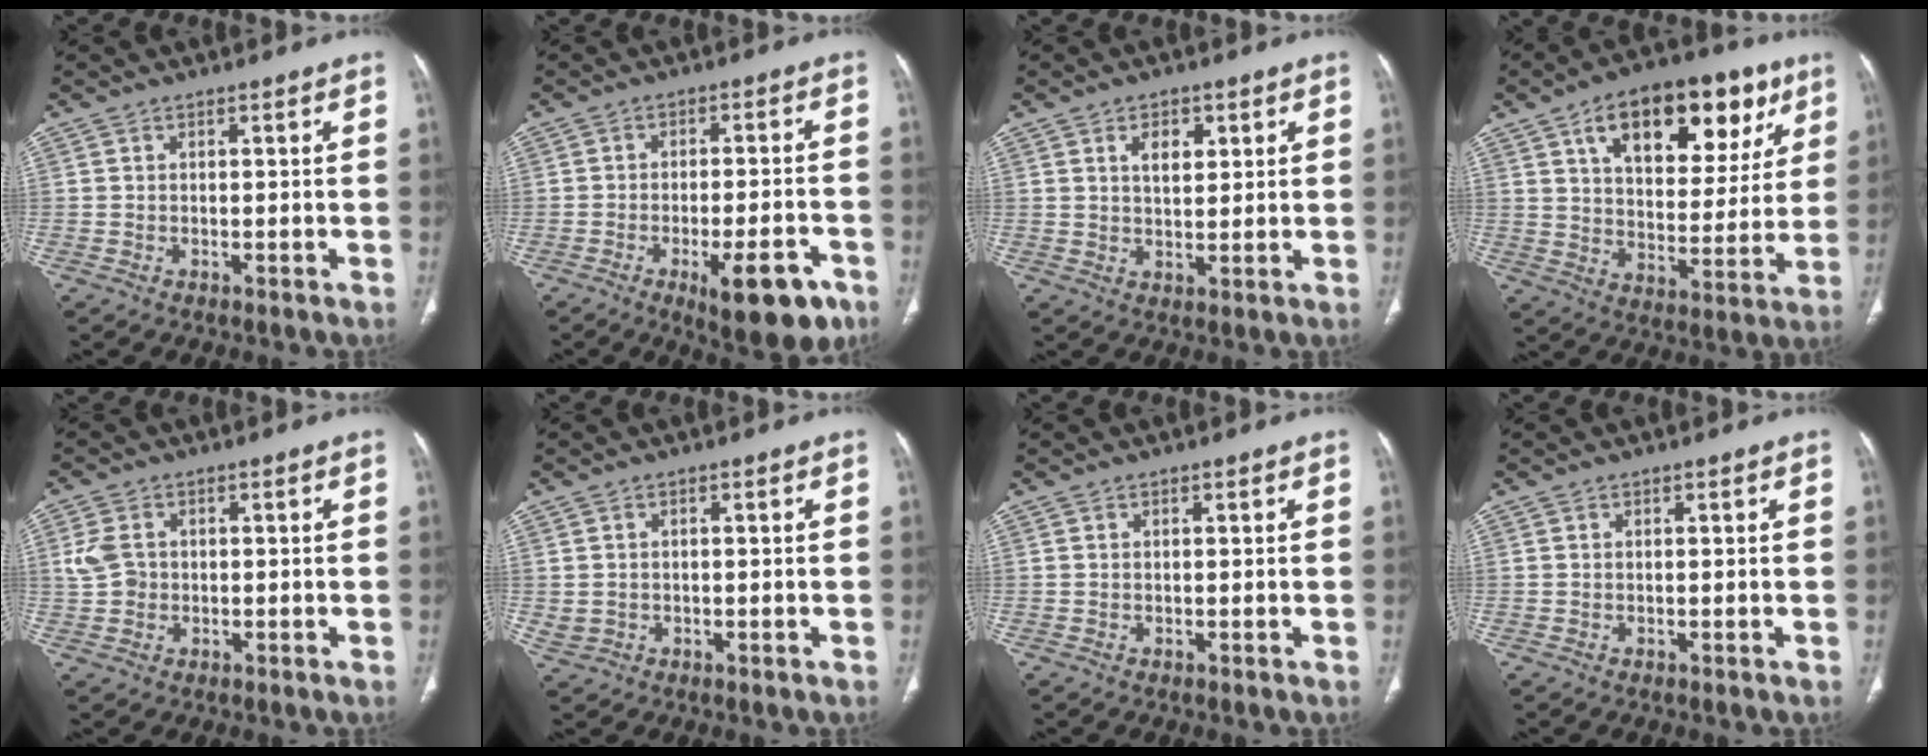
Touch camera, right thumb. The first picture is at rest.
{"total": 12.1, "force": [-6.3, 4.0, 9.6], "torque": [-0.120, 0.024, -0.080]}
{"total": 5.0, "force": [2.0, 2.9, 3.5], "torque": [-0.041, -0.011, 0.035]}
{"total": 23.1, "force": [10.9, 12.5, 16.1], "torque": [-0.192, -0.009, 0.168]}
{"total": 4.2, "force": [0.4, 3.4, 2.5], "torque": [-0.048, 0.007, 0.008]}
{"total": 2.1, "force": [-0.1, 1.9, 0.9], "torque": [-0.017, 0.005, 0.006]}
{"total": 0.0}
{"total": 0.0}